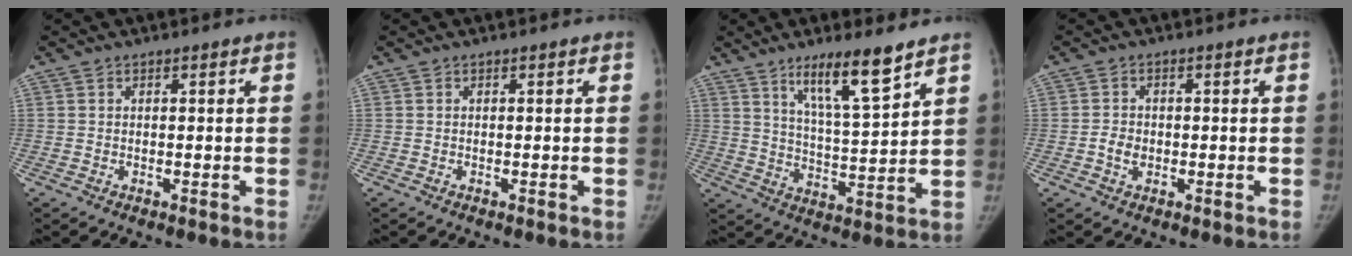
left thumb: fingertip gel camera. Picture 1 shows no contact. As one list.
[{"total": 0.0}, {"total": 11.6, "force": [7.9, 1.6, 8.4], "torque": [-0.138, -0.055, 0.141]}, {"total": 2.7, "force": [-0.6, 2.1, 1.6], "torque": [-0.023, 0.006, -0.010]}]